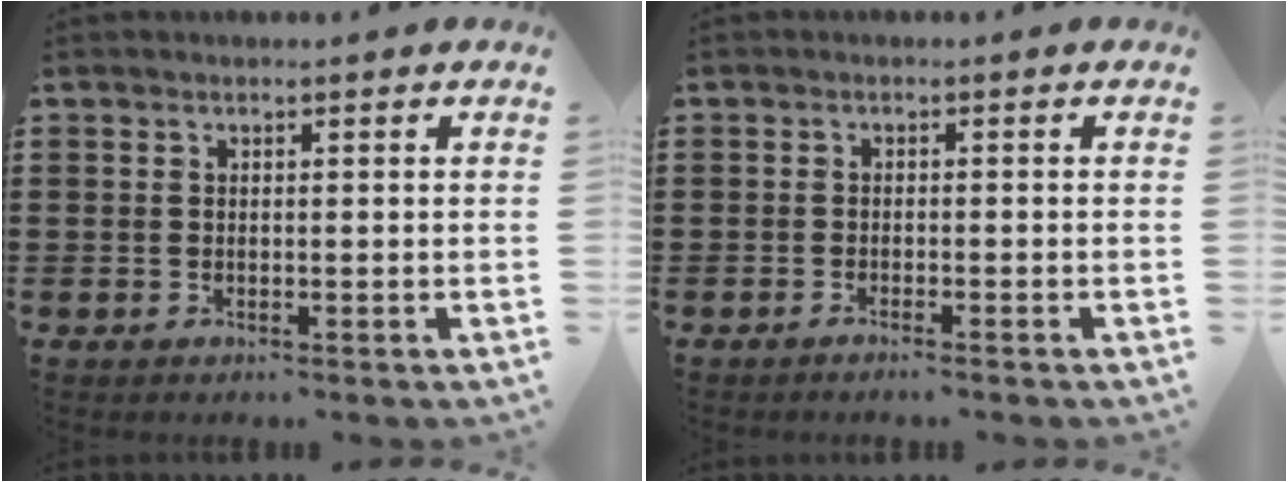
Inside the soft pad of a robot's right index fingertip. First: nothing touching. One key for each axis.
{"total": 0.9, "fx": -0.9, "fy": -0.1, "fz": 0.3, "tx": -0.006, "ty": -0.001, "tz": -0.017}